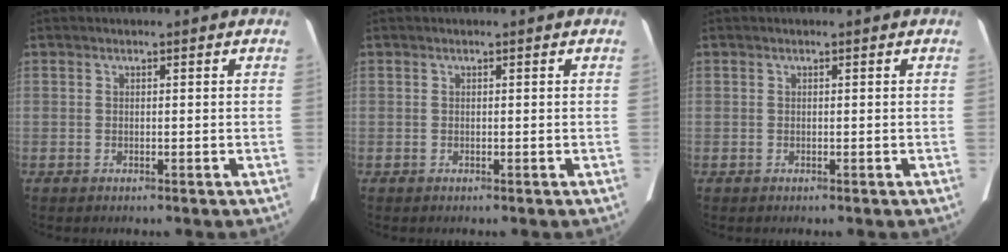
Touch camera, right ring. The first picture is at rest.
{"total": 0.0}
{"total": 0.0}